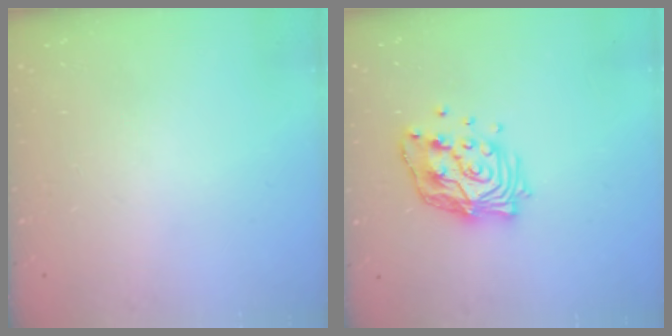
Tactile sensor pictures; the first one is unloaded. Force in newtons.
{"total": 14.3, "press": 14.2, "slide": 1.4}